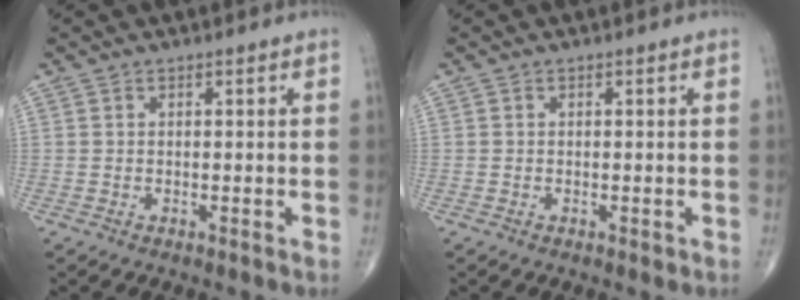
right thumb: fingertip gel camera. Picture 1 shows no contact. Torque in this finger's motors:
{"motor_torque": [-0.05, 0.13, -0.21, -0.10, 0.00]}